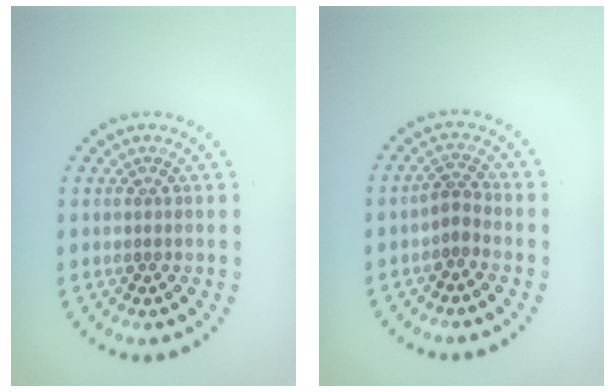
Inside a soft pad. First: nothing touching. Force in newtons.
{"total": 1.6, "press": 1.3, "slide": 1.0}